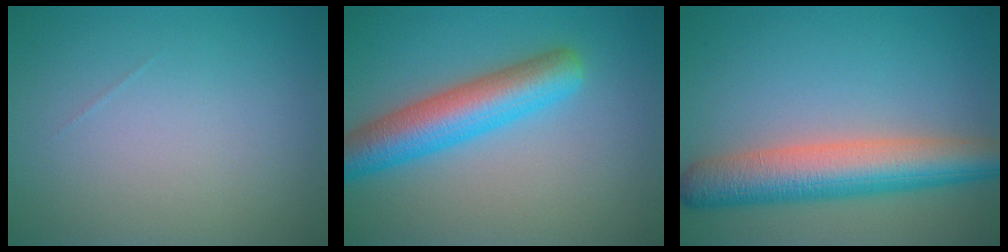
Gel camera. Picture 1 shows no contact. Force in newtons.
{"total": 6.3, "press": 6.2, "slide": 0.3}
{"total": 7.6, "press": 7.6, "slide": 0.4}